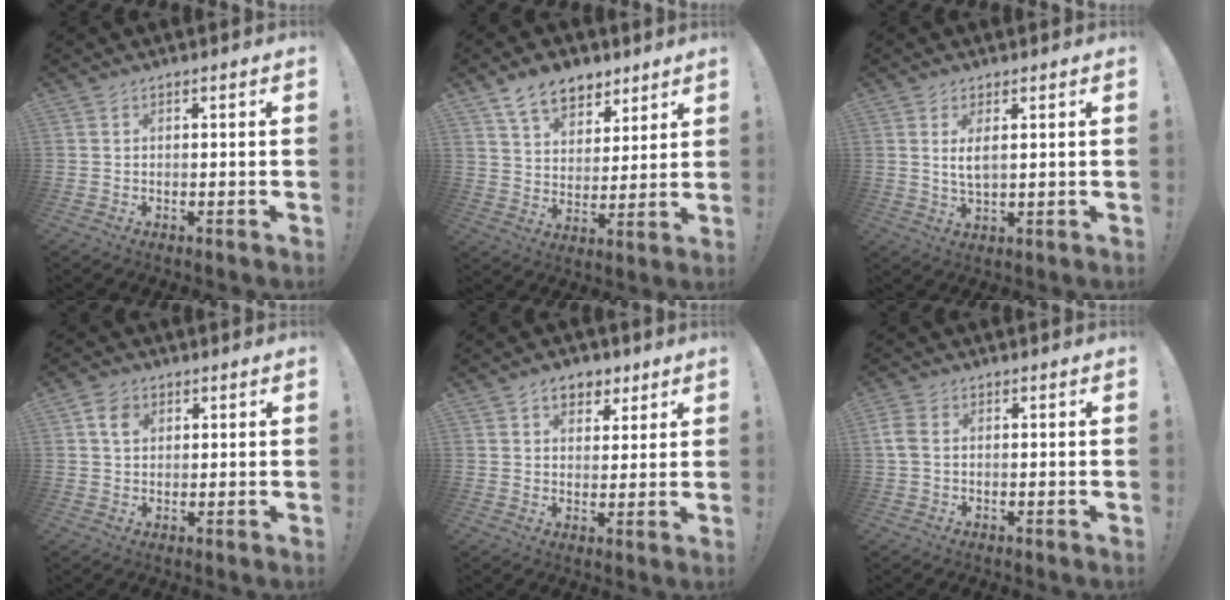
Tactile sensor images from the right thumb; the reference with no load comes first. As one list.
[{"total": 11.8, "force": [8.1, 7.2, 4.6], "torque": [-0.070, -0.047, 0.156]}, {"total": 4.0, "force": [1.3, 1.2, 3.6], "torque": [-0.065, -0.006, 0.021]}, {"total": 4.7, "force": [1.9, 3.6, 2.4], "torque": [-0.034, 0.001, 0.034]}, {"total": 7.2, "force": [3.9, 5.3, 3.0], "torque": [-0.030, -0.015, 0.073]}, {"total": 3.4, "force": [0.4, 2.3, 2.5], "torque": [-0.064, 0.003, 0.008]}]